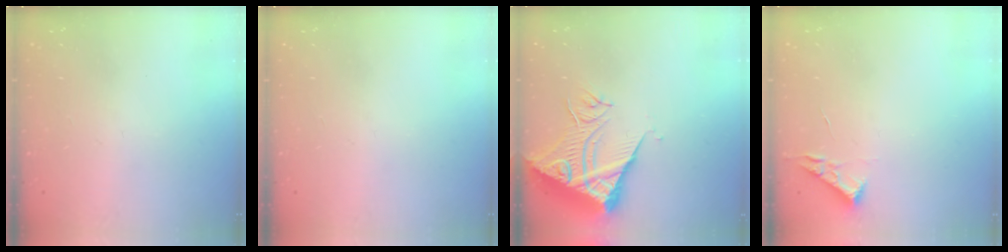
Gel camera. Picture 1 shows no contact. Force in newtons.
{"total": 0.0}
{"total": 11.1, "press": 11.0, "slide": 1.3}
{"total": 3.1, "press": 3.0, "slide": 0.4}